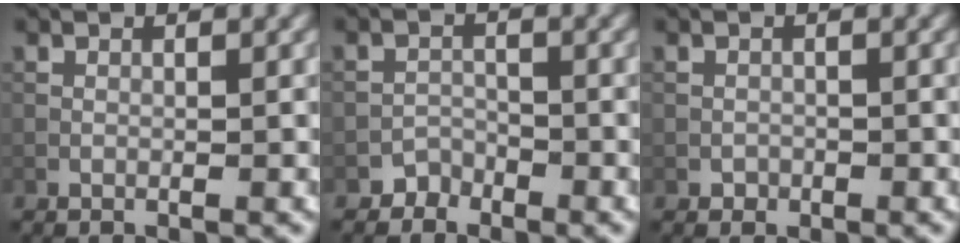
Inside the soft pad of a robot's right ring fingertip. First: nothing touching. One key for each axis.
{"total": 1.4, "fx": -1.2, "fy": 0.8, "fz": -0.3, "tx": 0.010, "ty": 0.011, "tz": -0.019}
{"total": 0.7, "fx": -0.3, "fy": 0.7, "fz": 0.0, "tx": 0.004, "ty": -0.002, "tz": -0.004}